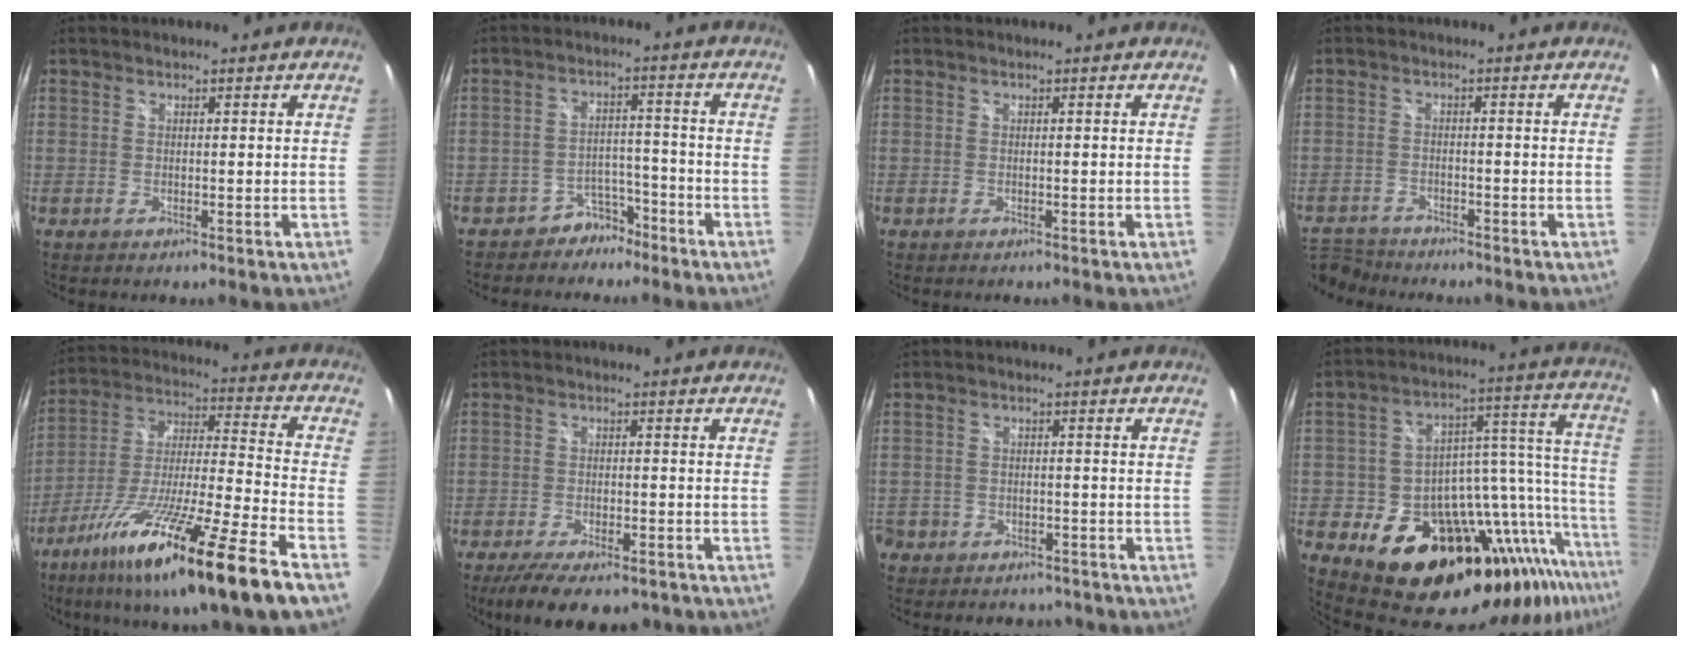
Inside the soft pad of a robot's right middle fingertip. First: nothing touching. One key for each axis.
{"total": 5.6, "fx": -4.5, "fy": 3.4, "fz": 0.8, "tx": -0.016, "ty": 0.026, "tz": -0.067}
{"total": 0.0}
{"total": 7.5, "fx": -6.9, "fy": 2.6, "fz": 1.2, "tx": -0.054, "ty": 0.006, "tz": -0.127}
{"total": 24.8, "fx": -15.7, "fy": 0.3, "fz": 19.2, "tx": -0.331, "ty": -0.056, "tz": -0.268}
{"total": 12.0, "fx": -9.0, "fy": 4.0, "fz": 6.8, "tx": -0.144, "ty": -0.030, "tz": -0.134}
{"total": 8.1, "fx": -5.6, "fy": 5.6, "fz": 1.6, "tx": -0.058, "ty": 0.020, "tz": -0.076}
{"total": 26.7, "fx": -14.7, "fy": 12.9, "fz": 18.1, "tx": -0.261, "ty": 0.012, "tz": -0.215}